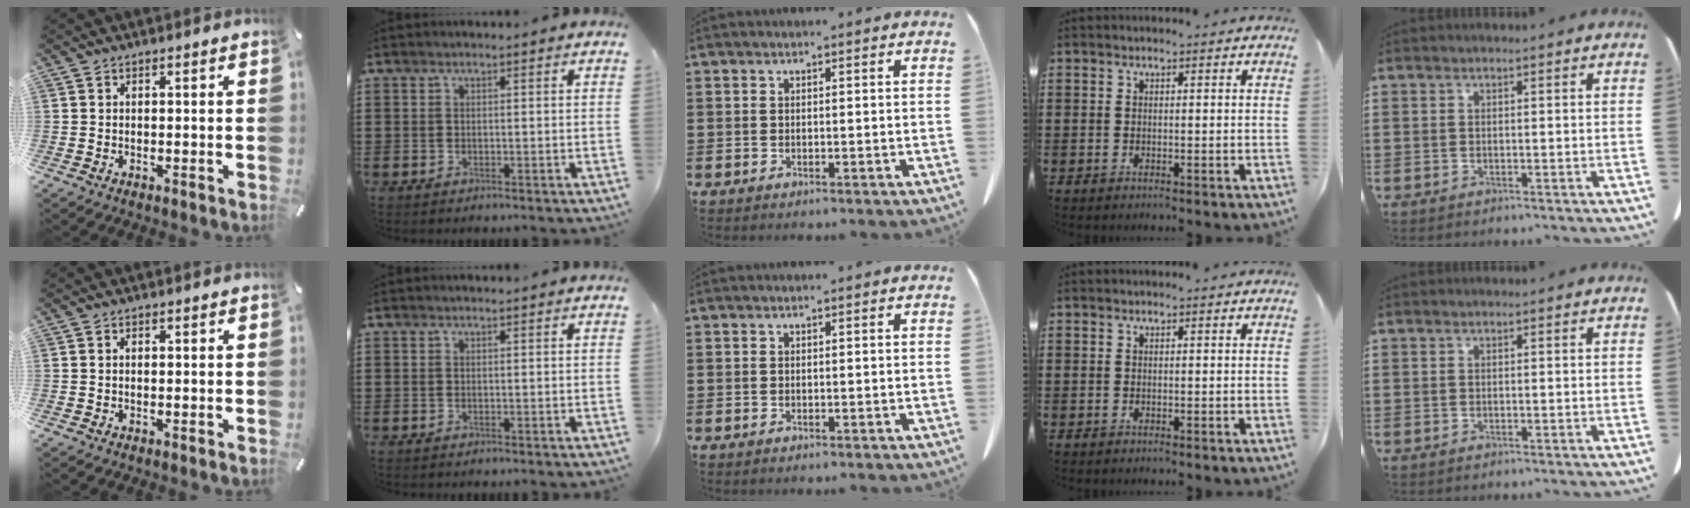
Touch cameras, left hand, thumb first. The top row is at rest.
{"thumb": {"total": 0.6, "force": [0.0, 0.3, 0.5], "torque": [-0.011, 0.000, 0.000]}}